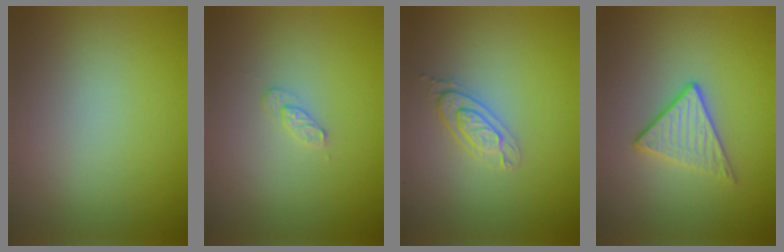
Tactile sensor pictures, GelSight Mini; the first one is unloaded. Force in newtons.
{"total": 1.1, "press": 1.1, "slide": 0.2}
{"total": 2.1, "press": 2.1, "slide": 0.3}
{"total": 2.9, "press": 2.6, "slide": 1.4}